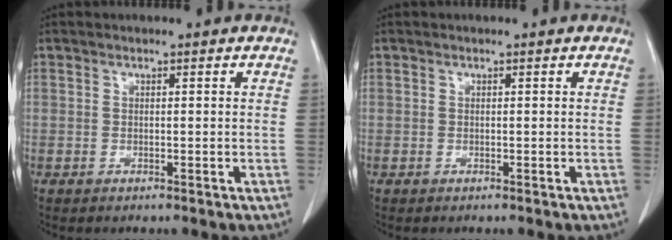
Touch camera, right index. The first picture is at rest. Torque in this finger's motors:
{"motor_torque": [0.00, 0.00, 0.00, 0.00]}